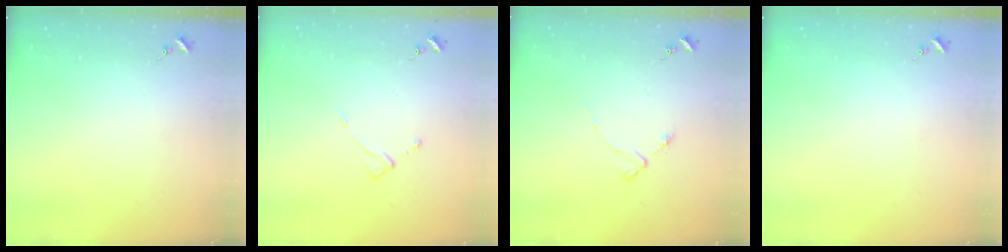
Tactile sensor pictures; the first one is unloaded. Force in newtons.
{"total": 3.8, "press": 3.8, "slide": 0.3}
{"total": 2.7, "press": 2.7, "slide": 0.3}
{"total": 0.0}